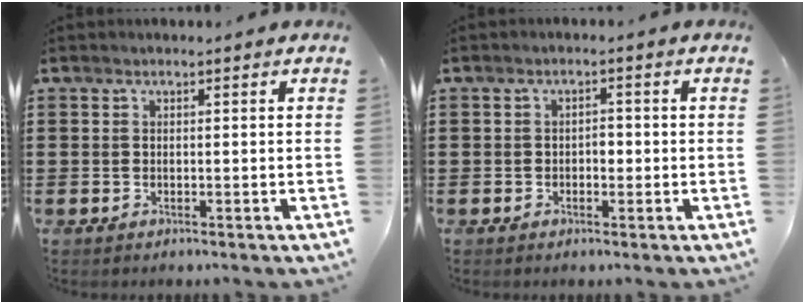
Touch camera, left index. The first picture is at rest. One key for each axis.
{"total": 1.5, "fx": -0.4, "fy": 0.9, "fz": 1.2, "tx": -0.024, "ty": 0.004, "tz": -0.009}